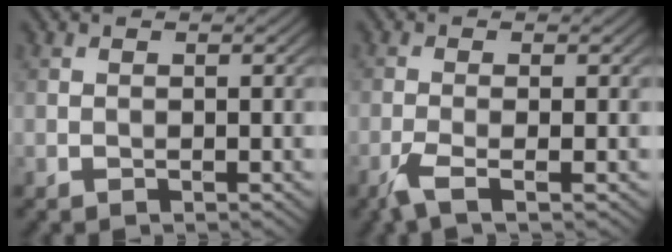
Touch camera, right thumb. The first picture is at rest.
{"total": 3.2, "force": [-1.6, 0.4, 2.7], "torque": [-0.058, 0.001, -0.047]}